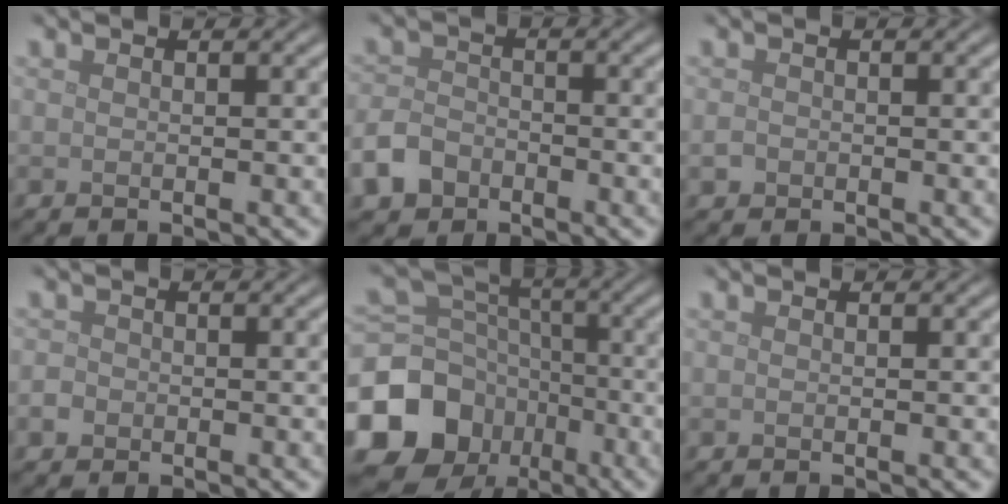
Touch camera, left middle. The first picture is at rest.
{"total": 3.8, "force": [-2.4, 2.6, 1.4], "torque": [-0.032, -0.008, -0.052]}
{"total": 0.7, "force": [-0.3, 0.6, 0.2], "torque": [-0.002, -0.003, -0.007]}
{"total": 1.1, "force": [-0.4, 0.9, 0.3], "torque": [-0.002, -0.001, -0.011]}
{"total": 13.7, "force": [-6.6, 11.1, 4.5], "torque": [-0.125, -0.017, -0.125]}
{"total": 0.0}